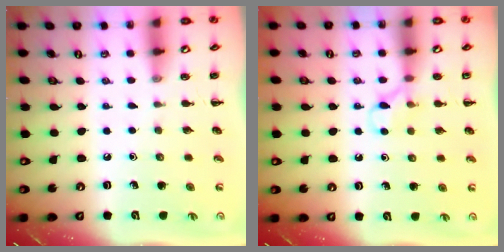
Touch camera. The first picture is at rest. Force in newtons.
{"total": 5.6, "press": 5.3, "slide": 1.8}